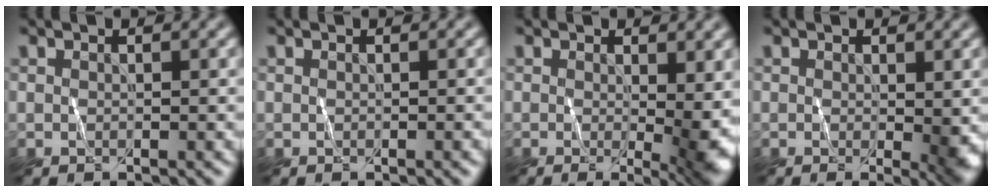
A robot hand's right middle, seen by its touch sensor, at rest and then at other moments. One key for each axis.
{"total": 0.7, "fx": -0.3, "fy": 0.2, "fz": 0.6, "tx": -0.002, "ty": 0.002, "tz": 0.001}
{"total": 6.0, "fx": 0.1, "fy": 1.9, "fz": 5.7, "tx": -0.073, "ty": -0.012, "tz": 0.015}
{"total": 2.5, "fx": -0.1, "fy": 0.6, "fz": 2.4, "tx": -0.031, "ty": -0.003, "tz": 0.008}